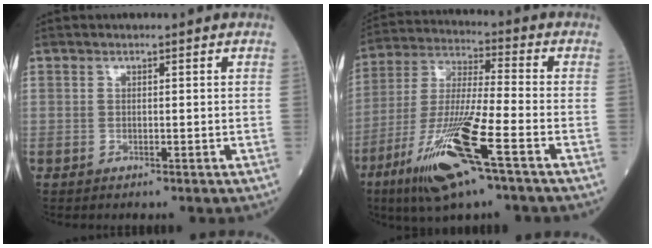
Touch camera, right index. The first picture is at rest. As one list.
[{"total": 16.2, "force": [-8.2, 1.1, 13.9], "torque": [-0.300, -0.033, -0.151]}]